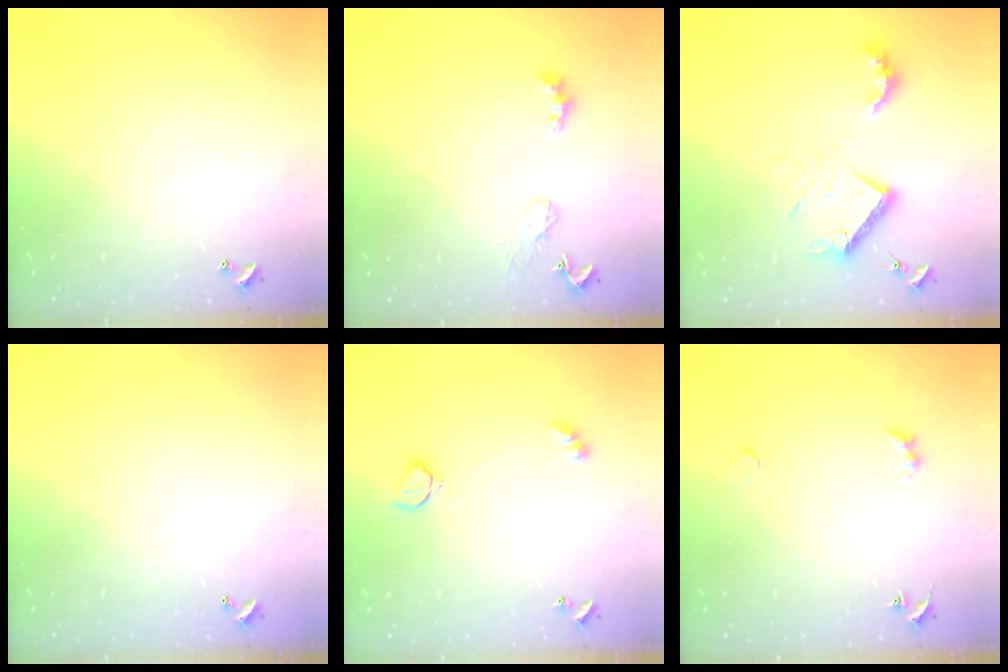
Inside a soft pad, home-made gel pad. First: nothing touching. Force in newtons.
{"total": 2.4, "press": 2.3, "slide": 0.5}
{"total": 13.3, "press": 13.3, "slide": 0.4}
{"total": 2.8, "press": 2.8, "slide": 0.1}
{"total": 2.8, "press": 2.7, "slide": 0.6}
{"total": 1.9, "press": 1.9, "slide": 0.5}